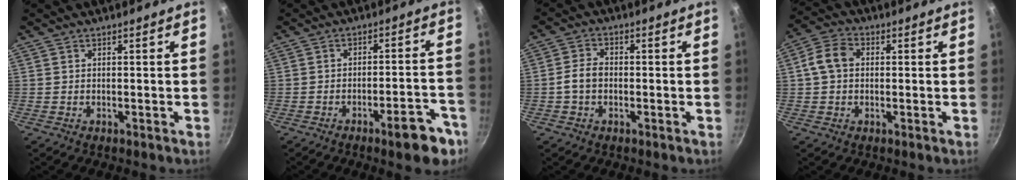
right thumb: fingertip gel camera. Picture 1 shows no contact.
{"total": 9.0, "force": [-5.5, 2.3, 6.7], "torque": [-0.079, 0.038, -0.073]}
{"total": 4.2, "force": [-0.8, 2.9, 2.9], "torque": [-0.055, 0.016, -0.019]}
{"total": 6.5, "force": [0.6, 4.9, 4.2], "torque": [-0.078, 0.019, 0.005]}